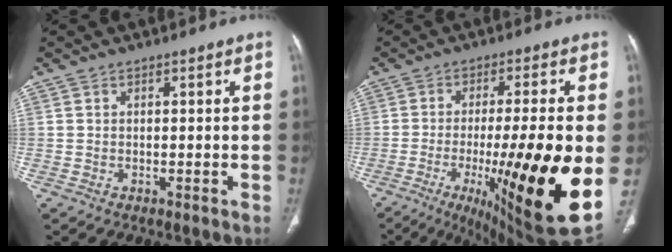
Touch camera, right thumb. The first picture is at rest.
{"total": 24.0, "force": [-5.2, 4.2, 23.1], "torque": [-0.305, -0.030, -0.060]}